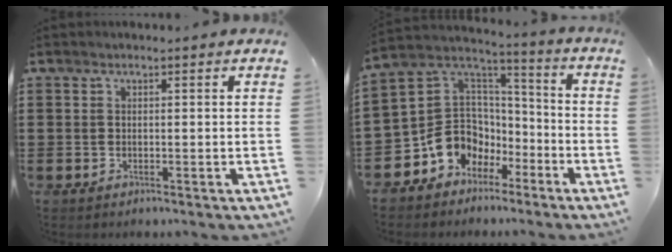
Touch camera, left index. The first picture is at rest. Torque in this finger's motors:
{"motor_torque": [1.13, 1.01, 0.56, 0.10]}